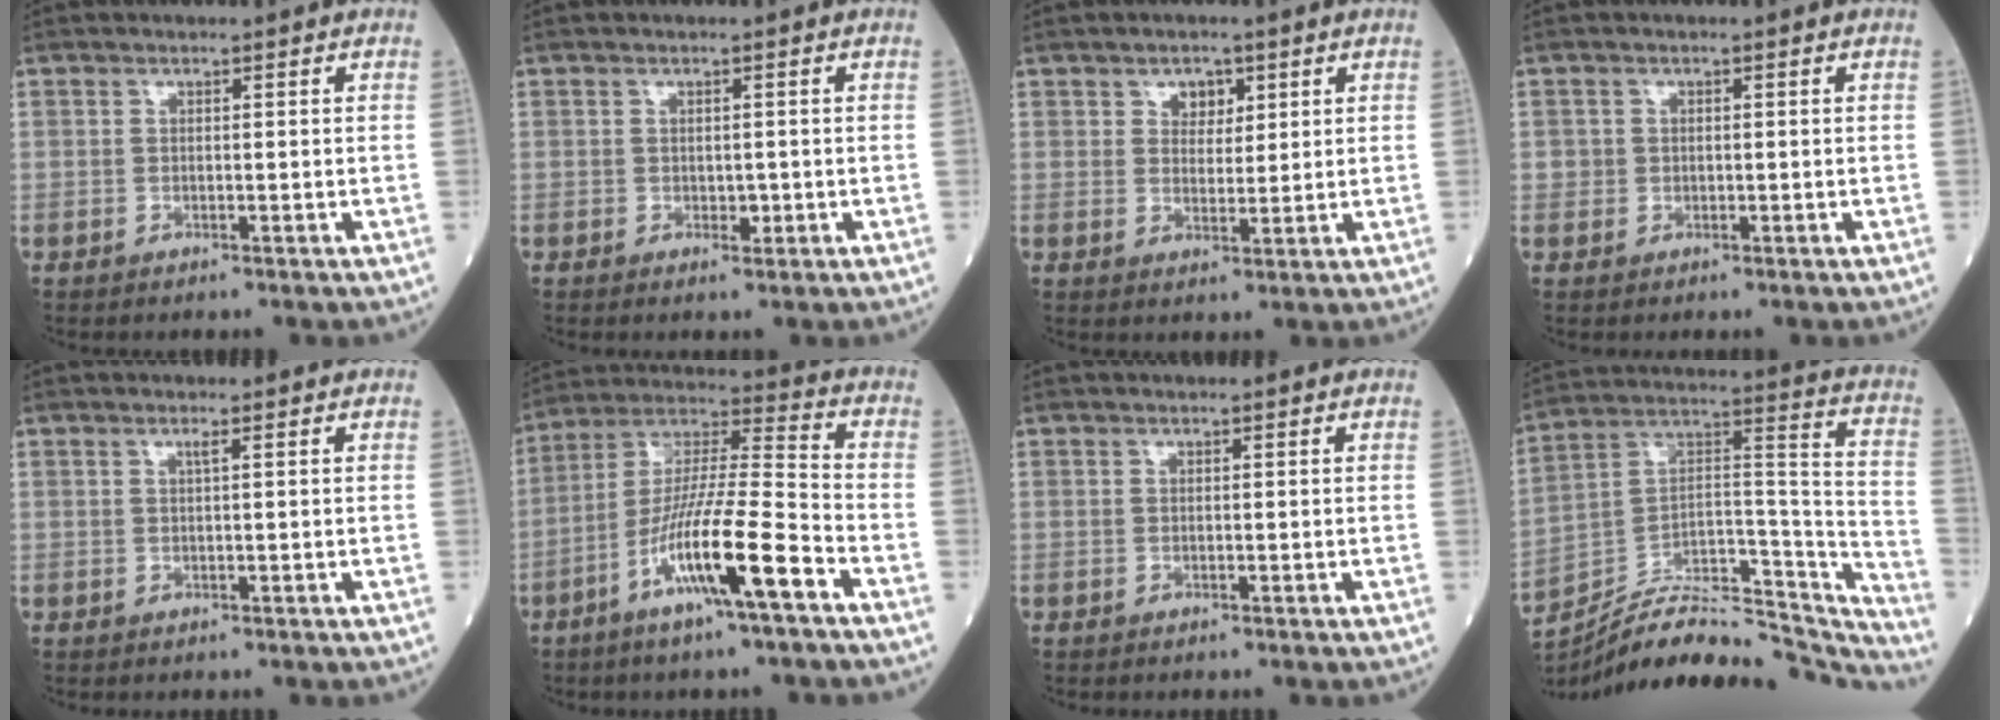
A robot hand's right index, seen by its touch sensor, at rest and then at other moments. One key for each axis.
{"total": 1.3, "fx": -0.3, "fy": 0.8, "fz": 1.0, "tx": -0.013, "ty": -0.001, "tz": -0.002}
{"total": 3.2, "fx": 1.7, "fy": 2.2, "fz": 1.7, "tx": -0.019, "ty": 0.003, "tz": 0.027}
{"total": 1.3, "fx": 0.0, "fy": 1.3, "fz": 0.2, "tx": 0.001, "ty": 0.003, "tz": 0.000}
{"total": 0.7, "fx": 0.3, "fy": -0.2, "fz": 0.6, "tx": -0.015, "ty": 0.000, "tz": 0.007}
{"total": 14.8, "fx": -7.0, "fy": 0.5, "fz": 13.0, "tx": -0.253, "ty": -0.007, "tz": -0.129}
{"total": 0.0}
{"total": 27.1, "fx": -24.9, "fy": 6.0, "fz": 9.0, "tx": -0.119, "ty": 0.044, "tz": -0.373}